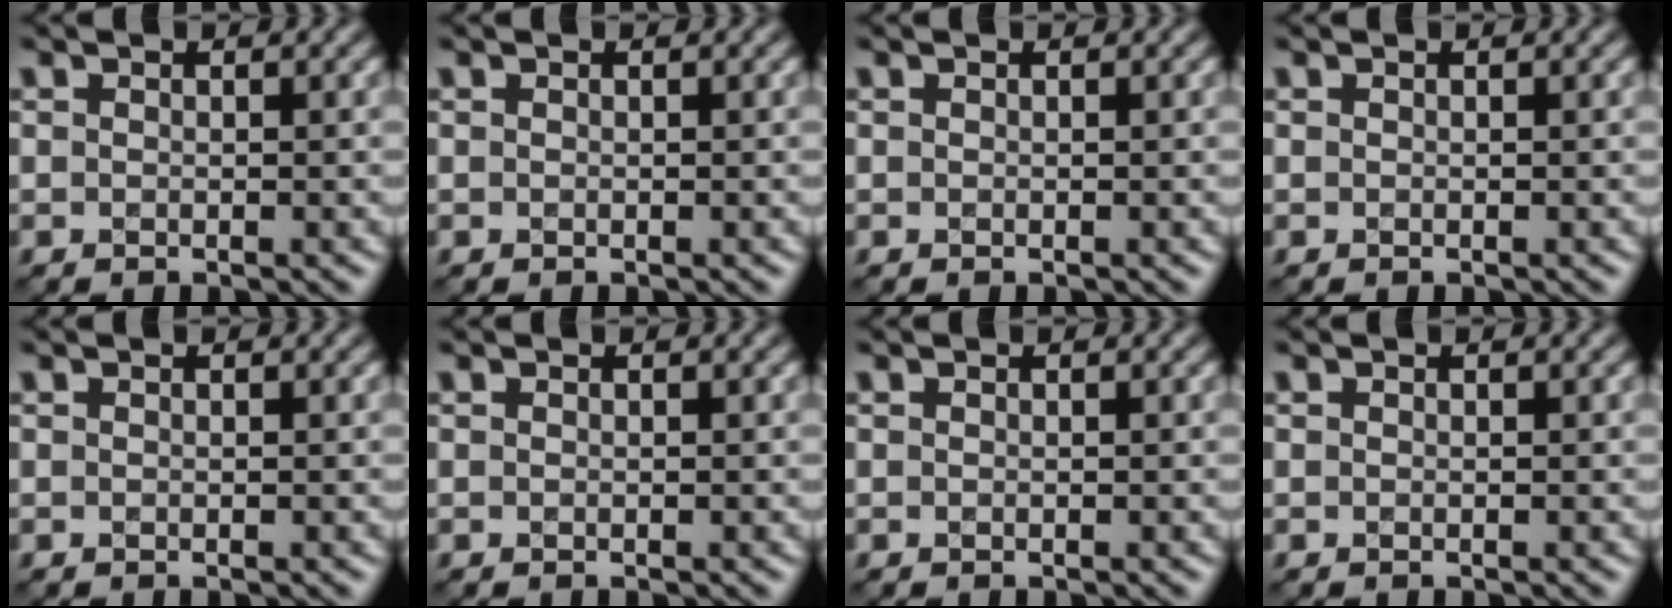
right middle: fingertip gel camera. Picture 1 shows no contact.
{"total": 0.0}
{"total": 0.0}
{"total": 0.0}
{"total": 0.0}
{"total": 0.0}
{"total": 0.0}
{"total": 0.0}